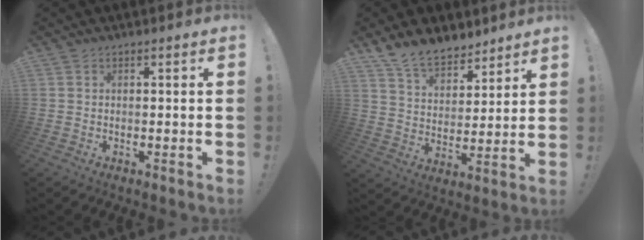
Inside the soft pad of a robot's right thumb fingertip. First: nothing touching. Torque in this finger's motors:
{"motor_torque": [-0.55, 0.97, 0.91, 0.62, 0.00]}